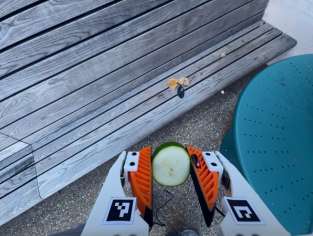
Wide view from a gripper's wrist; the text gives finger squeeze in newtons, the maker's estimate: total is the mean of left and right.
{"total": 9.2, "left": 9.5, "right": 8.9}